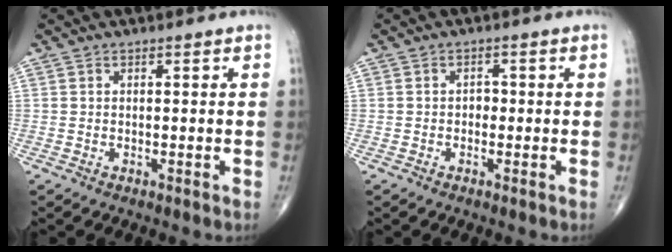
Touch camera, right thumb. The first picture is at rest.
{"total": 1.3, "force": [-0.3, 1.1, 0.7], "torque": [0.001, 0.005, -0.010]}